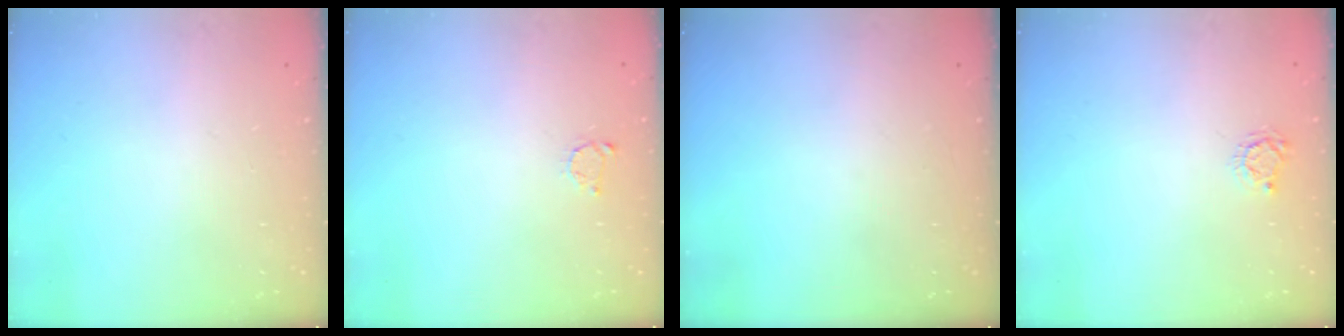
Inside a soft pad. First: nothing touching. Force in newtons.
{"total": 2.6, "press": 2.5, "slide": 0.4}
{"total": 0.0}
{"total": 3.4, "press": 3.4, "slide": 0.4}